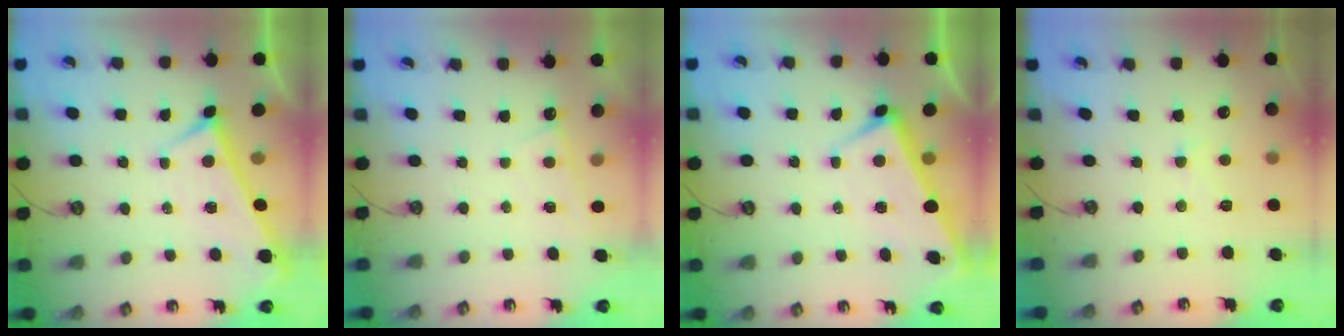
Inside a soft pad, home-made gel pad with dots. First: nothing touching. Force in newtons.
{"total": 1.8, "press": 1.8, "slide": 0.3}
{"total": 3.0, "press": 2.9, "slide": 0.6}
{"total": 1.1, "press": 0.7, "slide": 0.8}